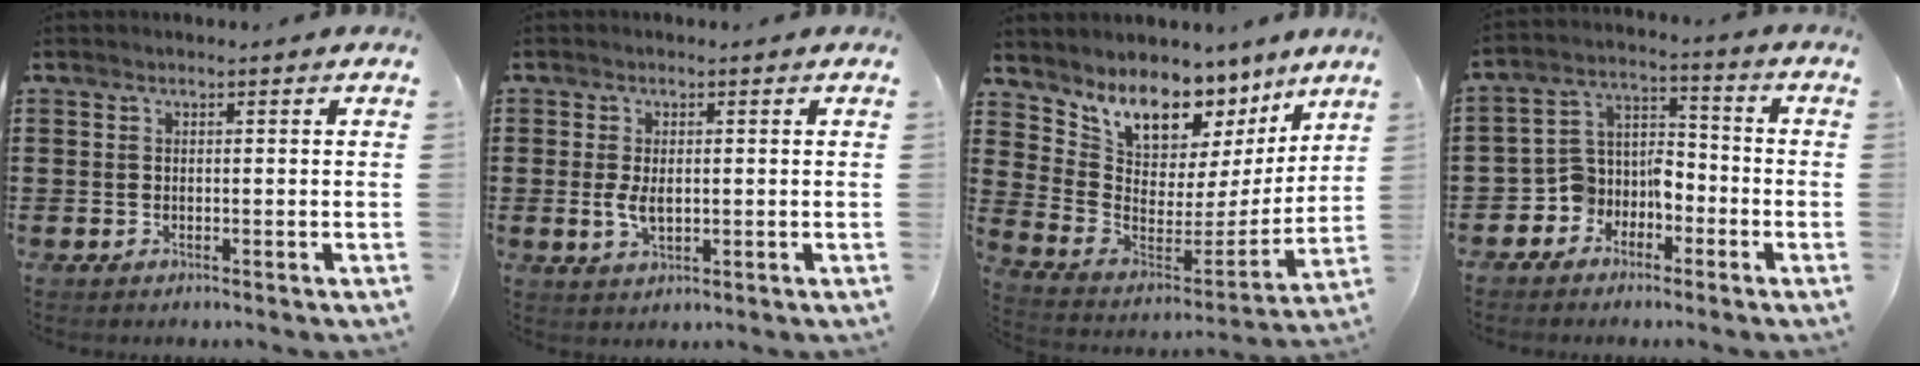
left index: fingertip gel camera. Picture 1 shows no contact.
{"total": 3.5, "force": [-0.1, 1.9, 2.9], "torque": [-0.072, 0.000, -0.007]}
{"total": 8.1, "force": [6.8, 4.1, 1.7], "torque": [-0.072, -0.058, 0.126]}
{"total": 6.3, "force": [-4.3, 4.5, 1.2], "torque": [-0.046, 0.004, -0.090]}